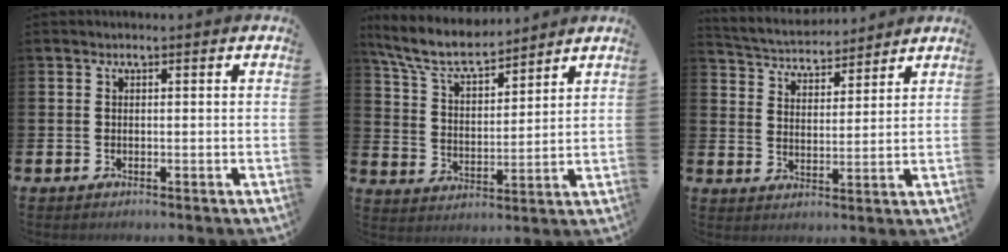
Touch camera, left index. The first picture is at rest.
{"total": 8.0, "force": [7.2, 1.8, 2.9], "torque": [-0.091, -0.040, 0.128]}
{"total": 4.3, "force": [4.1, 1.1, -0.1], "torque": [-0.024, -0.030, 0.070]}